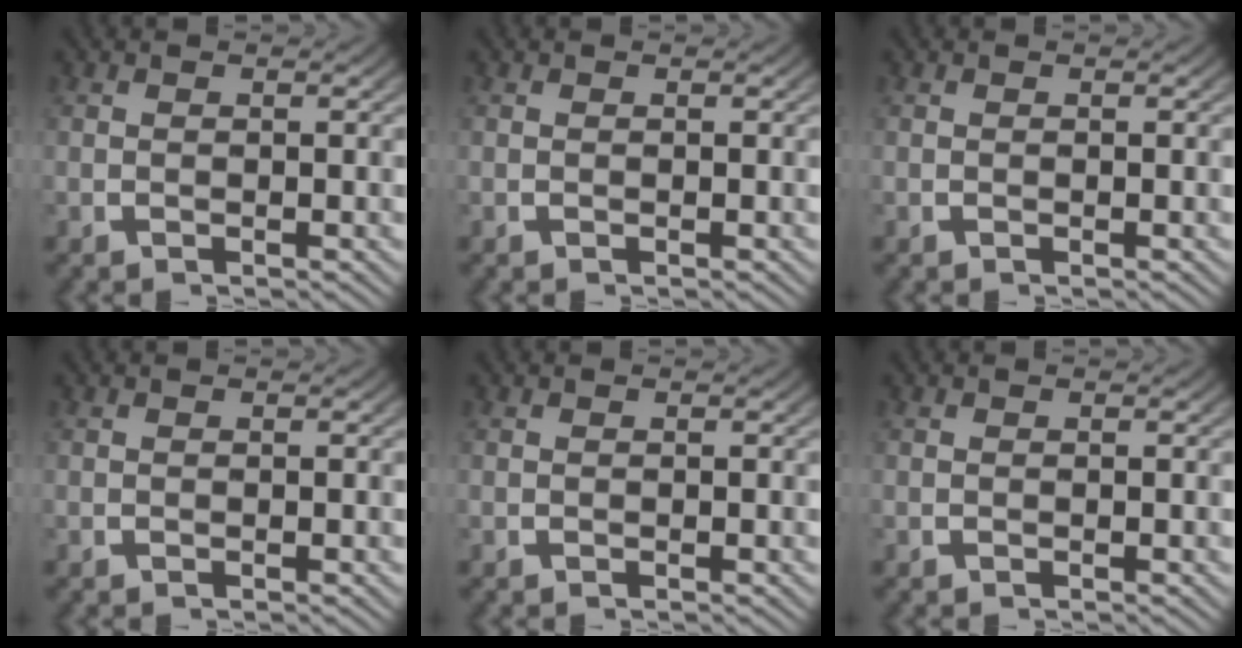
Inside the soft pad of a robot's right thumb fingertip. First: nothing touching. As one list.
[{"total": 0.0}, {"total": 0.0}, {"total": 0.0}, {"total": 0.0}, {"total": 0.0}]